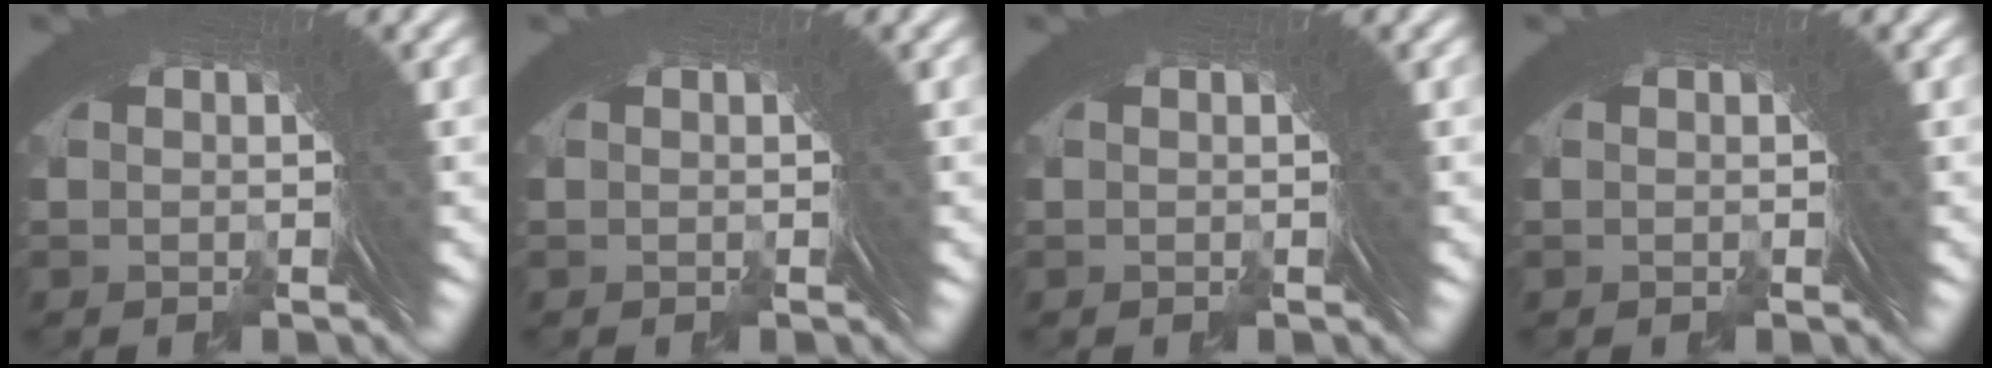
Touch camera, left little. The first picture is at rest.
{"total": 0.0}
{"total": 0.0}
{"total": 0.0}